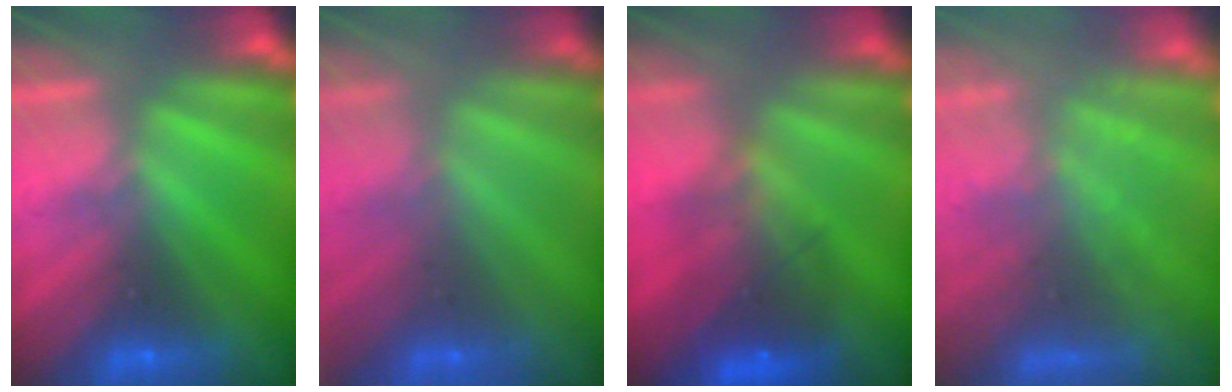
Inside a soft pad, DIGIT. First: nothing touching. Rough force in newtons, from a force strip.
{"total": 2.2}
{"total": 7.5}
{"total": 10.2}